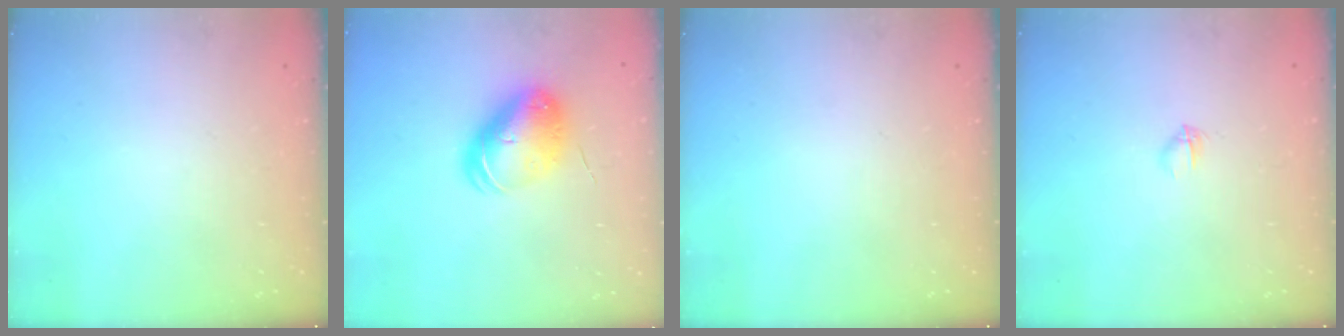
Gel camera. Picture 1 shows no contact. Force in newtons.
{"total": 9.6, "press": 9.4, "slide": 1.8}
{"total": 0.0}
{"total": 2.3, "press": 2.2, "slide": 0.8}